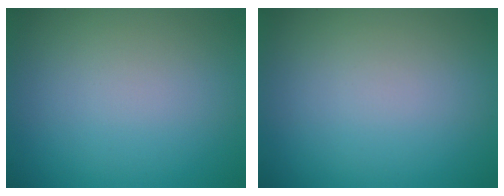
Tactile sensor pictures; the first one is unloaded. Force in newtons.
{"total": 0.0}